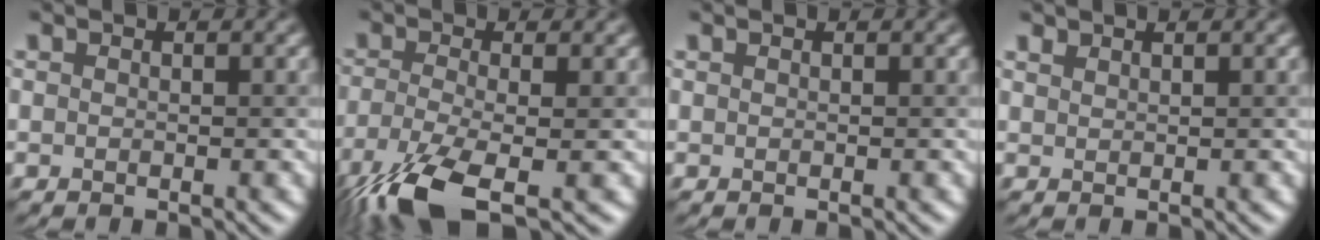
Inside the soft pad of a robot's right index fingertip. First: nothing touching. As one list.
[{"total": 7.8, "force": [-4.7, 2.2, 5.8], "torque": [-0.125, -0.011, -0.089]}, {"total": 0.0}, {"total": 0.8, "force": [0.8, 0.1, 0.0], "torque": [0.002, 0.003, 0.016]}]